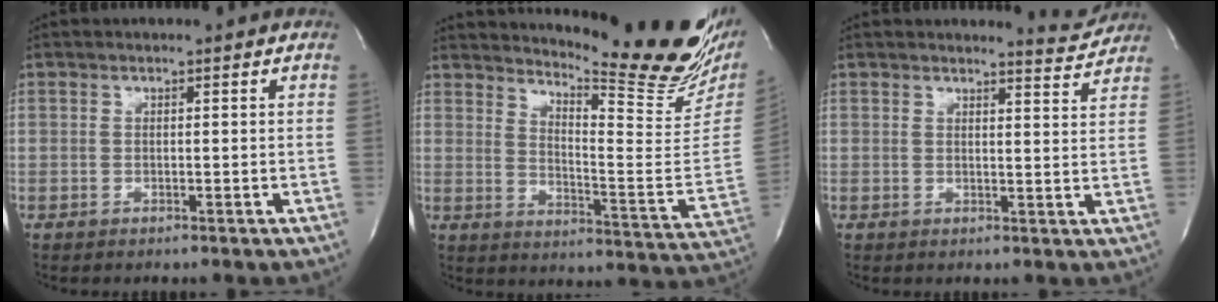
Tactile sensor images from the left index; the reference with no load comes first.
{"total": 23.9, "force": [20.2, 3.3, 12.3], "torque": [-0.185, -0.107, 0.249]}
{"total": 3.3, "force": [3.2, -0.2, -0.4], "torque": [-0.002, -0.035, 0.029]}